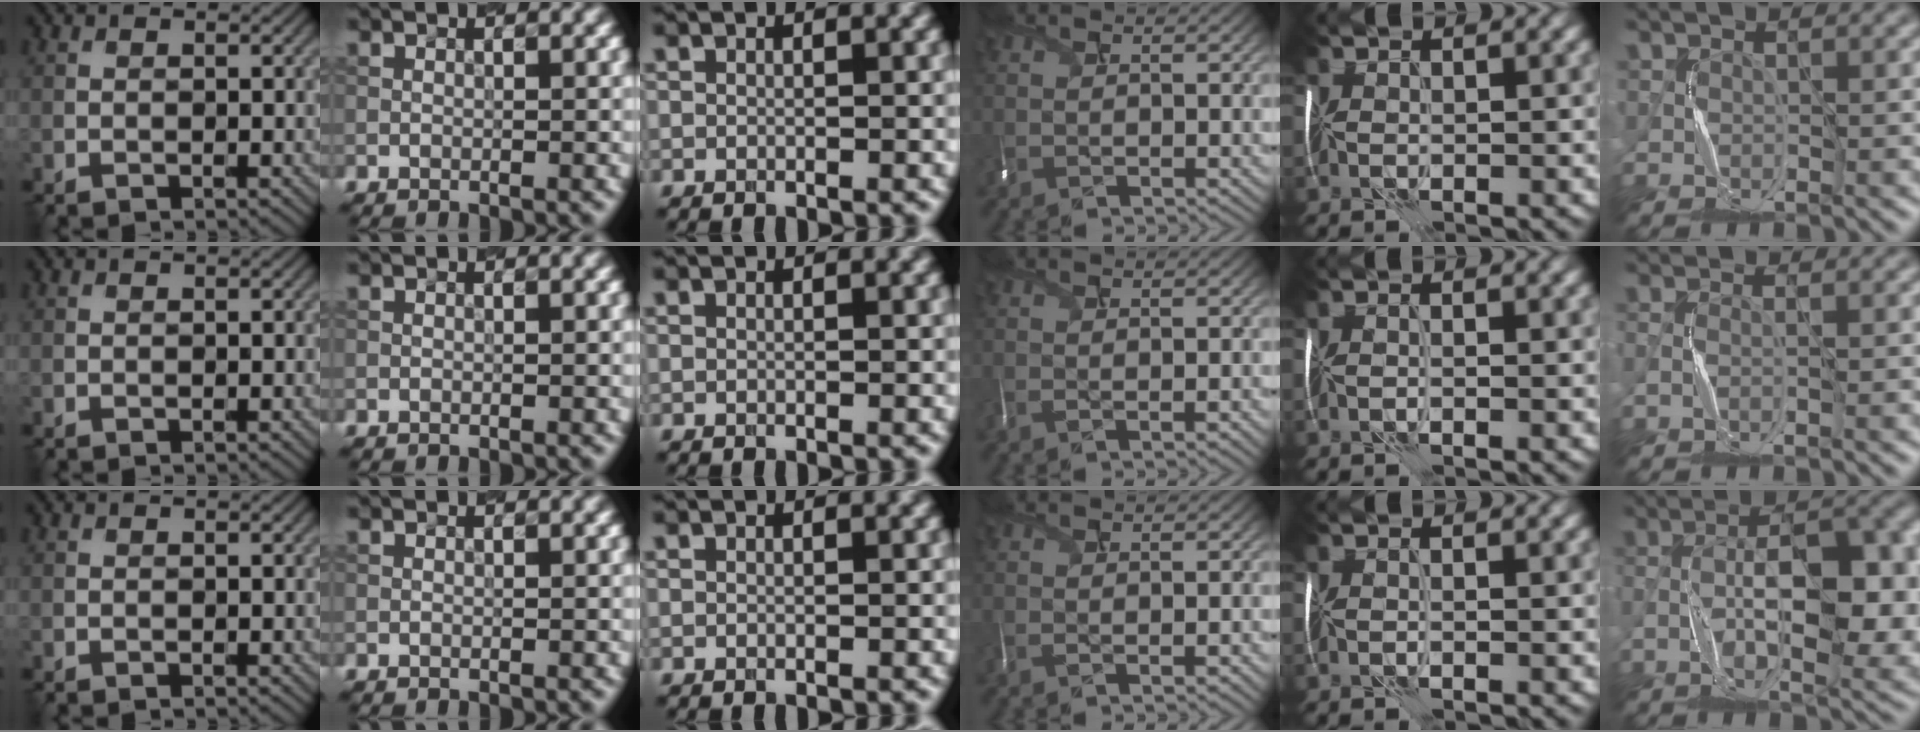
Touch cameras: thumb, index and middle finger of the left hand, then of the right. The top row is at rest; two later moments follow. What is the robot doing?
{"motion": "shake", "object": "plastic piggy bank"}